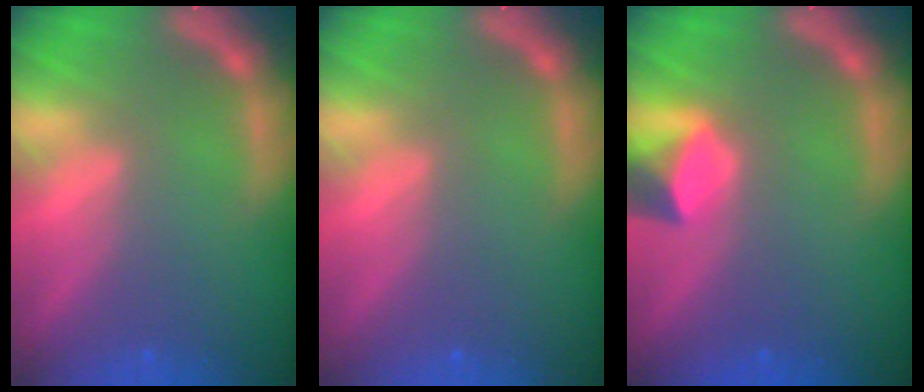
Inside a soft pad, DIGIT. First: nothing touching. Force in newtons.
{"total": 0.0}
{"total": 3.0}